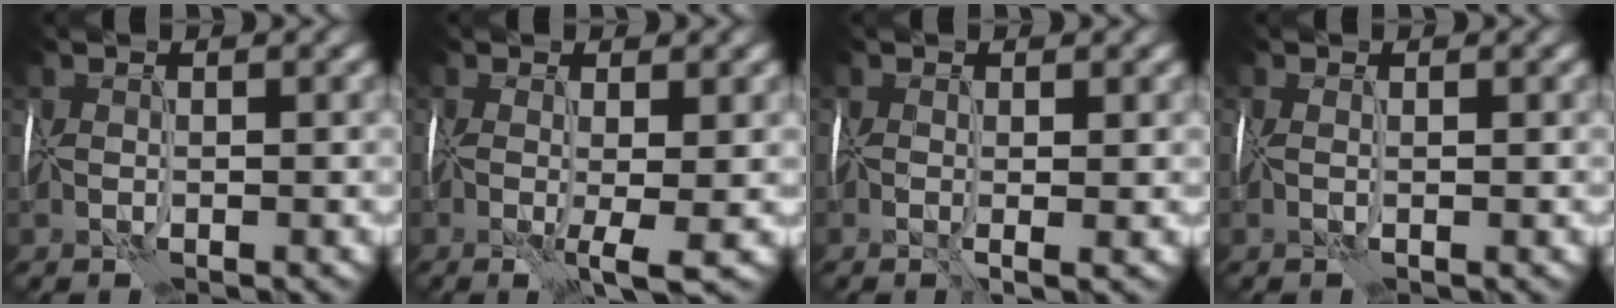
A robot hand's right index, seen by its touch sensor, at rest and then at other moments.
{"total": 4.1, "force": [-1.1, 1.1, 3.8], "torque": [-0.083, -0.014, -0.015]}
{"total": 1.6, "force": [-0.2, 0.5, 1.5], "torque": [-0.033, -0.004, -0.005]}
{"total": 0.9, "force": [0.2, 0.4, 0.8], "torque": [-0.013, 0.002, 0.006]}